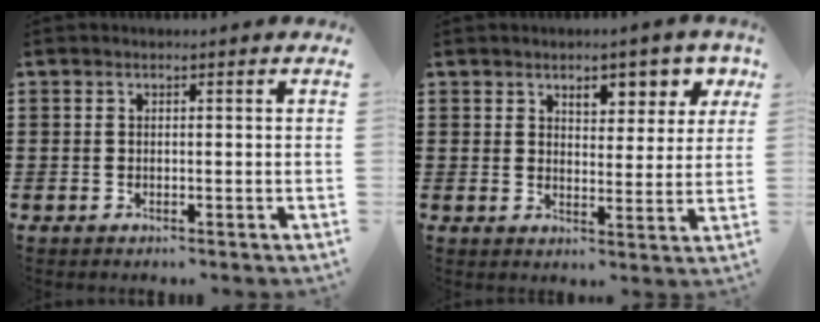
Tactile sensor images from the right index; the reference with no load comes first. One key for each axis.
{"total": 4.9, "fx": 3.3, "fy": 2.6, "fz": 2.6, "tx": -0.042, "ty": -0.006, "tz": 0.052}